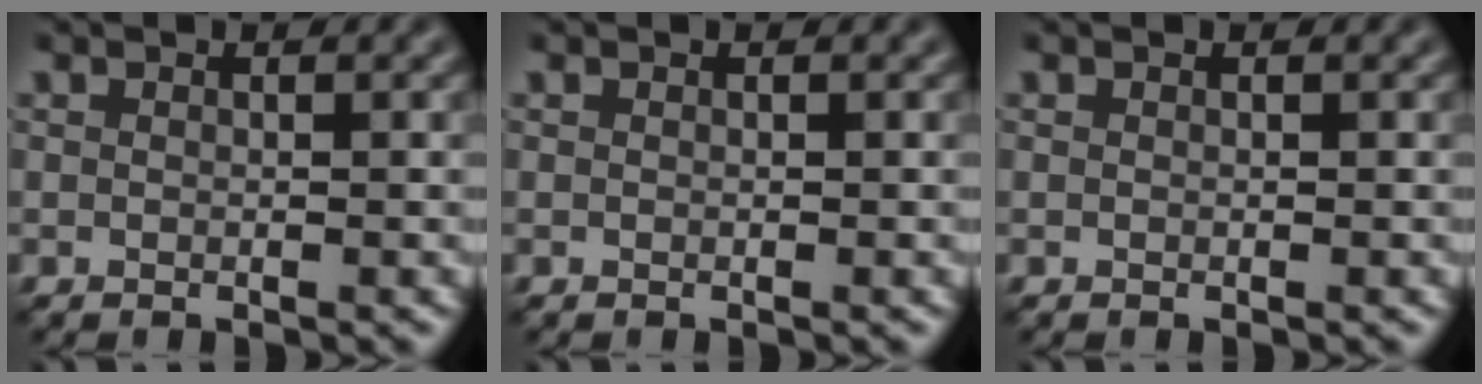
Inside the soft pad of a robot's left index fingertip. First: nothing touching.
{"total": 0.0}
{"total": 0.0}